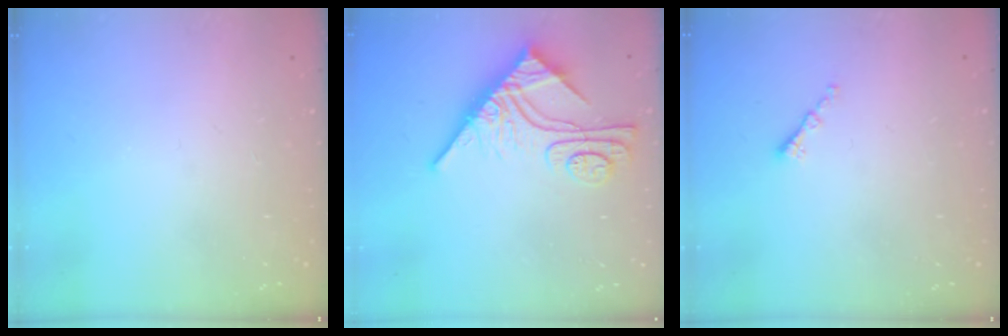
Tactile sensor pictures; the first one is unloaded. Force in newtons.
{"total": 11.6, "press": 11.5, "slide": 1.0}
{"total": 0.8, "press": 0.8, "slide": 0.2}